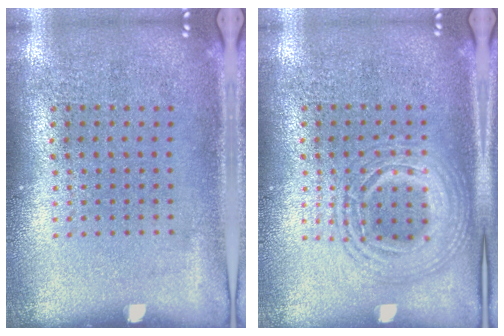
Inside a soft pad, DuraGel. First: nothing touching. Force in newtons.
{"total": 1.7, "press": 1.7, "slide": 0.1}